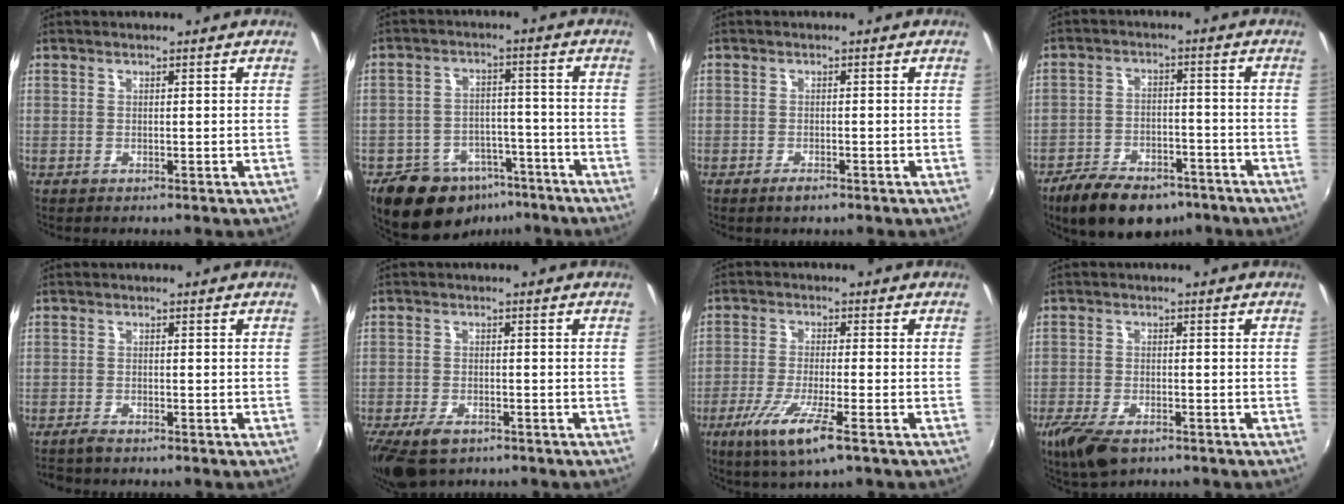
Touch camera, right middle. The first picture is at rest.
{"total": 13.2, "force": [-9.2, 8.0, 5.1], "torque": [-0.115, 0.015, -0.123]}
{"total": 1.8, "force": [-1.3, 0.5, 1.1], "torque": [-0.023, -0.002, -0.025]}
{"total": 14.4, "force": [-10.4, 6.7, 7.3], "torque": [-0.161, -0.008, -0.160]}
{"total": 2.0, "force": [-1.8, 0.4, 0.7], "torque": [-0.020, -0.003, -0.036]}
{"total": 8.3, "force": [-5.7, 3.8, 4.6], "torque": [-0.117, -0.025, -0.101]}
{"total": 9.7, "force": [-5.2, 0.9, 8.1], "torque": [-0.171, -0.028, -0.095]}
{"total": 8.5, "force": [-5.6, 3.6, 5.3], "torque": [-0.132, -0.028, -0.103]}